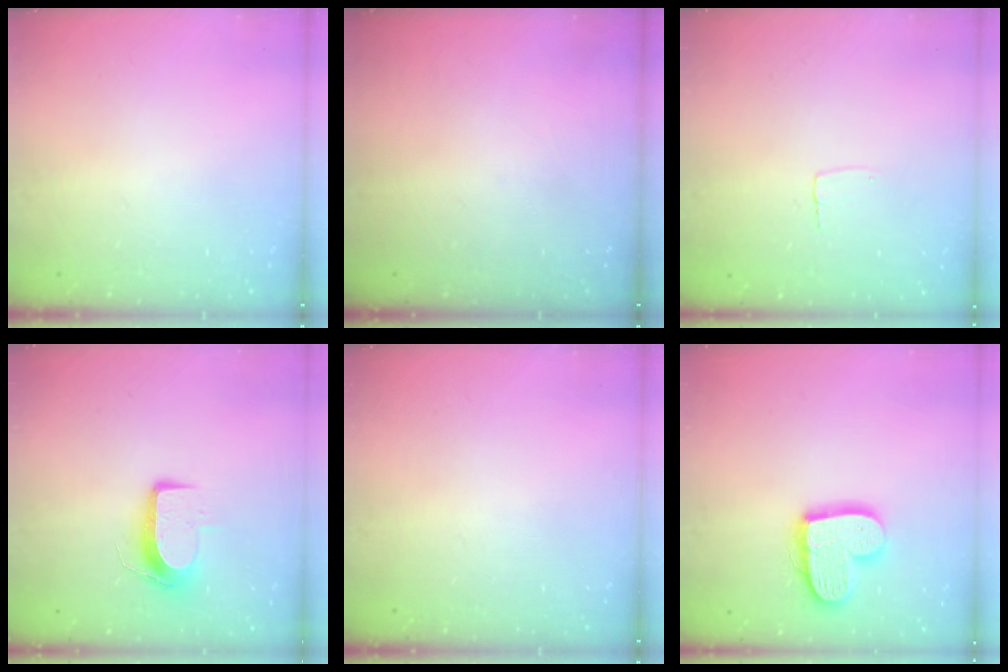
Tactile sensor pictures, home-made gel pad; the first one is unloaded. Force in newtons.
{"total": 0.0}
{"total": 2.6, "press": 2.6, "slide": 0.1}
{"total": 9.2, "press": 9.1, "slide": 0.9}
{"total": 0.0}
{"total": 13.9, "press": 13.9, "slide": 1.0}